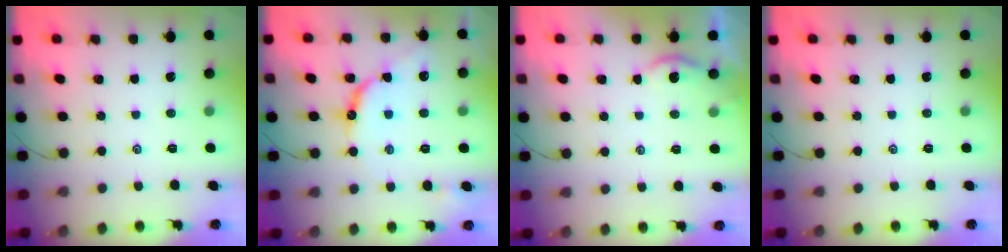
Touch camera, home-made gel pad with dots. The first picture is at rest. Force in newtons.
{"total": 10.3, "press": 10.2, "slide": 1.0}
{"total": 2.2, "press": 2.2, "slide": 0.3}
{"total": 0.0}